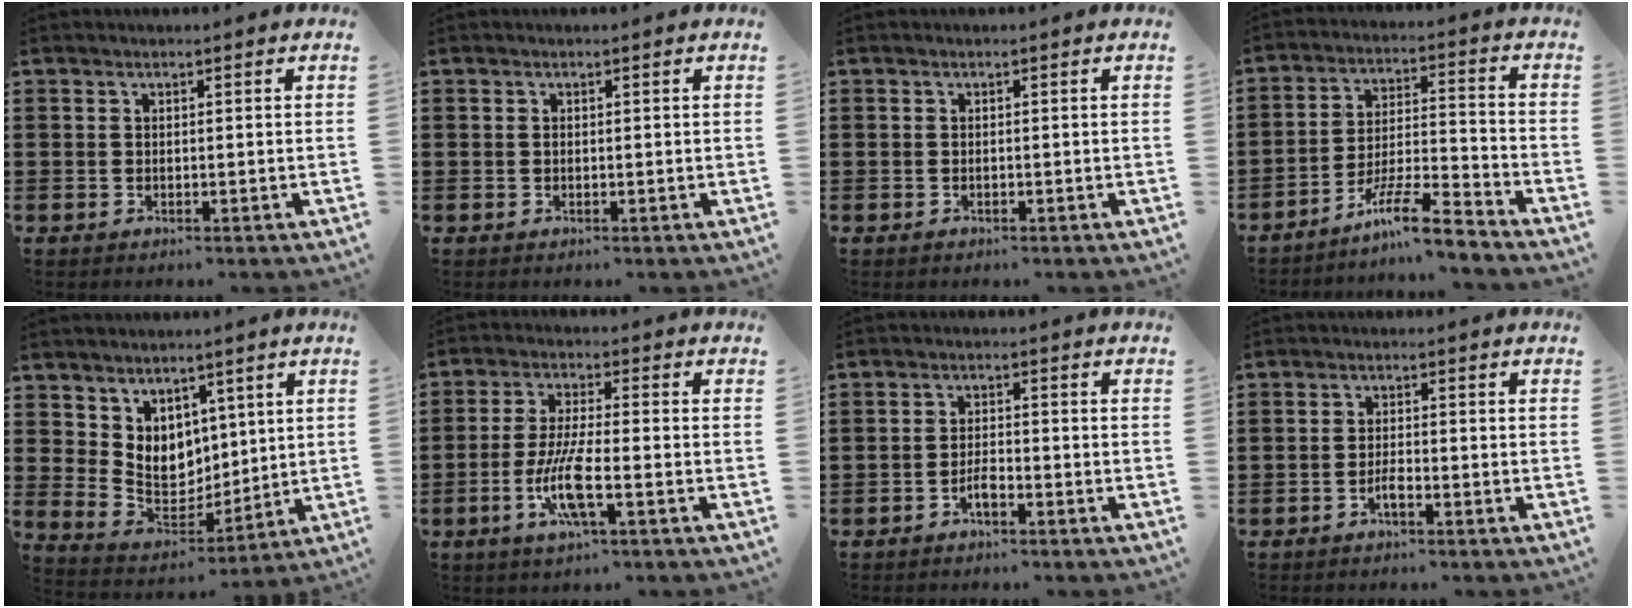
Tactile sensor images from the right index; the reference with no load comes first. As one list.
[{"total": 0.0}, {"total": 0.6, "force": [-0.5, 0.3, 0.1], "torque": [-0.002, 0.002, -0.010]}, {"total": 9.3, "force": [-7.8, 0.6, 5.2], "torque": [-0.096, 0.012, -0.150]}, {"total": 7.1, "force": [3.7, 5.8, 1.9], "torque": [-0.050, -0.018, 0.076]}, {"total": 8.3, "force": [-3.0, 1.6, 7.6], "torque": [-0.164, -0.014, -0.062]}, {"total": 2.5, "force": [-1.6, 0.7, 1.7], "torque": [-0.040, 0.002, -0.034]}, {"total": 2.0, "force": [-1.3, 0.4, 1.6], "torque": [-0.037, -0.001, -0.025]}]